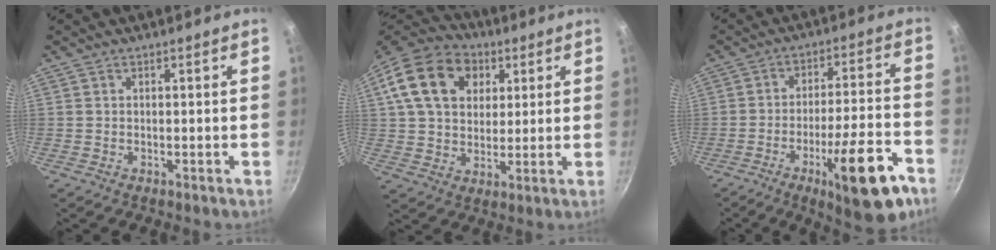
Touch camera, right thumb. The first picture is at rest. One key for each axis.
{"total": 18.5, "fx": 5.9, "fy": 13.7, "fz": 10.9, "tx": -0.181, "ty": 0.012, "tz": 0.093}
{"total": 17.4, "fx": -8.9, "fy": 4.4, "fz": 14.2, "tx": -0.186, "ty": 0.050, "tz": -0.122}